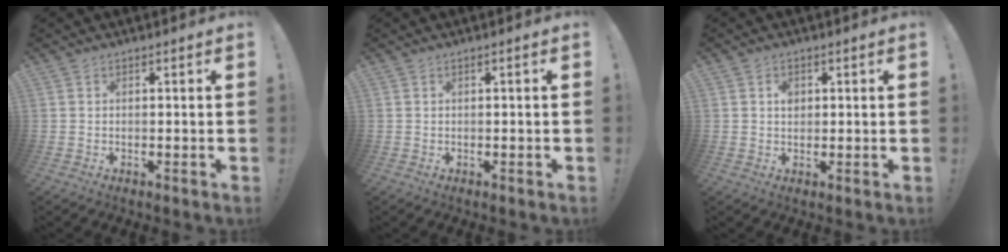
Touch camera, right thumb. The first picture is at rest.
{"total": 0.8, "force": [-0.3, -0.2, 0.7], "torque": [-0.013, -0.002, -0.006]}
{"total": 2.5, "force": [0.5, 2.1, 1.3], "torque": [-0.005, -0.004, 0.004]}